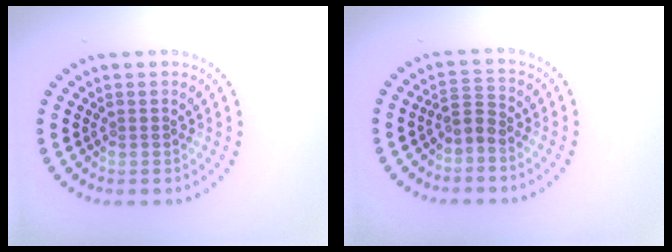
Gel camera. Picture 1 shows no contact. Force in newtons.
{"total": 1.8, "press": 1.3, "slide": 1.3}